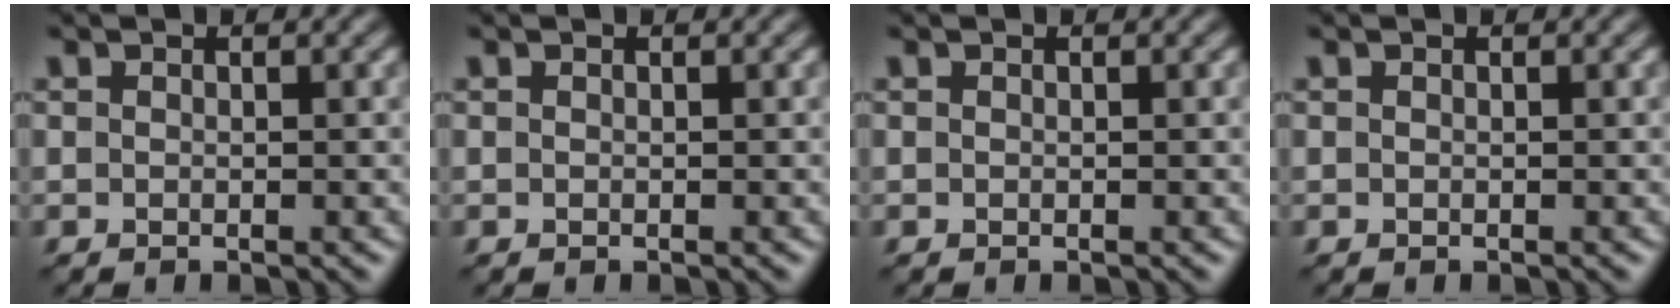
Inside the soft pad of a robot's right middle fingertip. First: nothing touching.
{"total": 0.0}
{"total": 0.0}
{"total": 0.0}